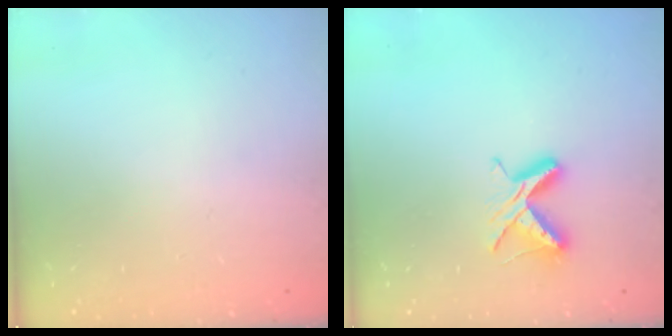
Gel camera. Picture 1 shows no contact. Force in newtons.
{"total": 7.5, "press": 7.4, "slide": 0.8}